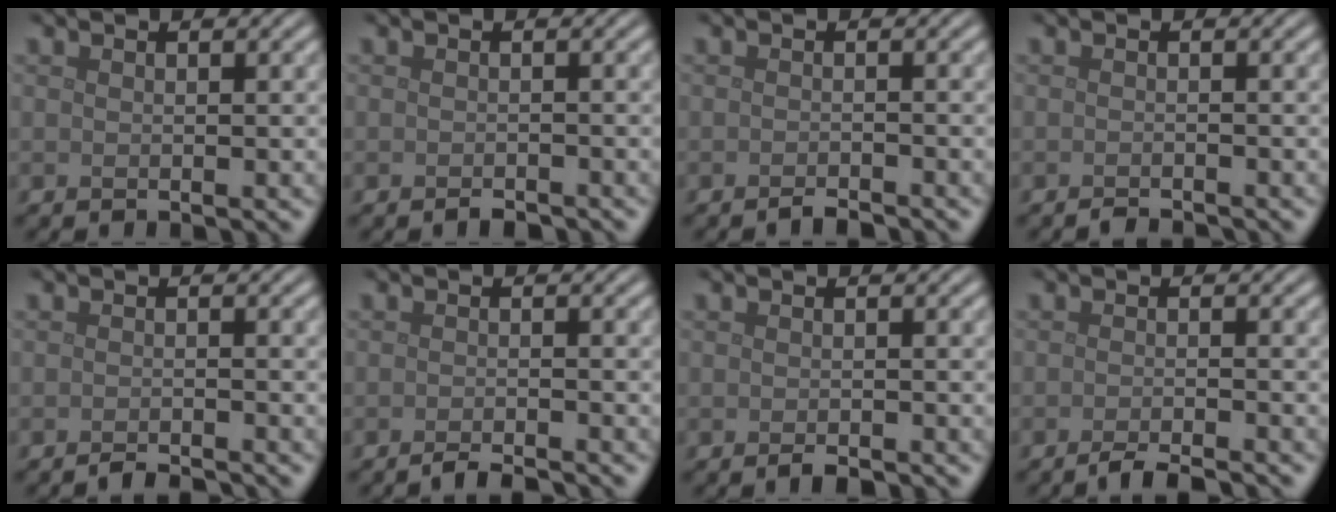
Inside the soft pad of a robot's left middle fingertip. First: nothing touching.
{"total": 1.0, "force": [-0.8, 0.3, 0.4], "torque": [-0.007, -0.004, -0.013]}
{"total": 1.2, "force": [-1.1, 0.1, 0.5], "torque": [-0.008, -0.001, -0.021]}
{"total": 1.1, "force": [-1.0, 0.0, 0.3], "torque": [-0.003, -0.002, -0.021]}
{"total": 1.7, "force": [-1.6, 0.2, 0.6], "torque": [-0.002, -0.001, -0.029]}
{"total": 2.2, "force": [-1.9, 0.3, 1.0], "torque": [-0.006, -0.001, -0.035]}
{"total": 1.2, "force": [-0.9, 0.3, 0.7], "torque": [-0.011, -0.003, -0.014]}
{"total": 2.8, "force": [-2.3, 0.4, 1.5], "torque": [-0.013, -0.001, -0.045]}